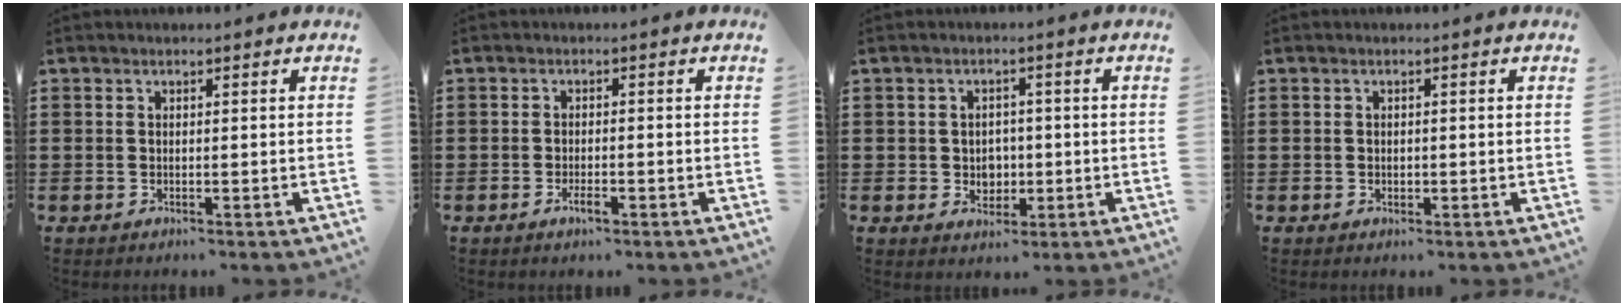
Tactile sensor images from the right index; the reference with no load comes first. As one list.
[{"total": 2.0, "force": [-1.0, 0.5, 1.6], "torque": [-0.029, -0.001, -0.018]}, {"total": 3.1, "force": [-0.2, 2.9, 1.2], "torque": [-0.026, 0.004, -0.009]}, {"total": 1.6, "force": [-0.1, 1.4, 0.9], "torque": [-0.011, 0.003, -0.005]}]